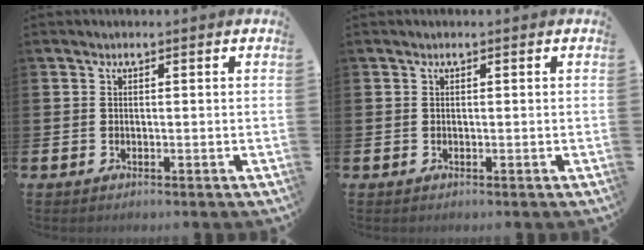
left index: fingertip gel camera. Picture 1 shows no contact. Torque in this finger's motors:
{"motor_torque": [-0.35, 0.36, -0.50, -0.01]}